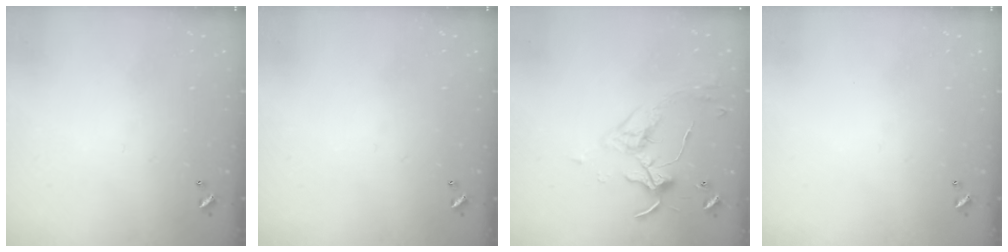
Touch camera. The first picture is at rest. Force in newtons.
{"total": 0.0}
{"total": 3.4, "press": 3.4, "slide": 0.6}
{"total": 0.0}